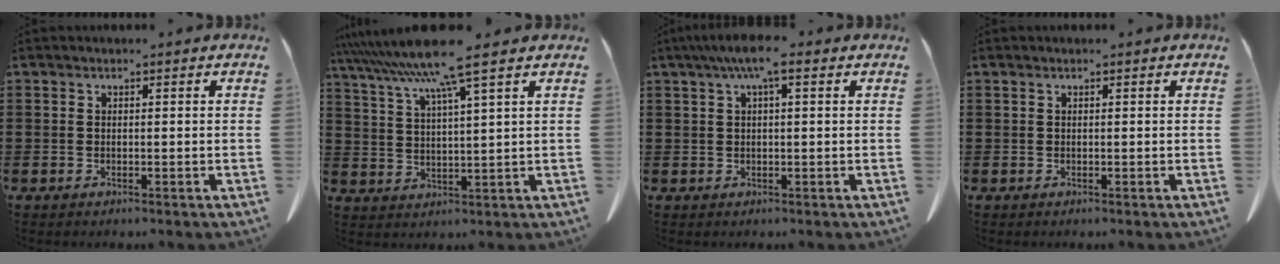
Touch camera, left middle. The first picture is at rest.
{"total": 9.3, "force": [6.5, -0.3, 6.7], "torque": [-0.146, -0.023, 0.110]}
{"total": 4.7, "force": [1.9, 1.0, 4.2], "torque": [-0.083, 0.008, 0.031]}
{"total": 0.0}